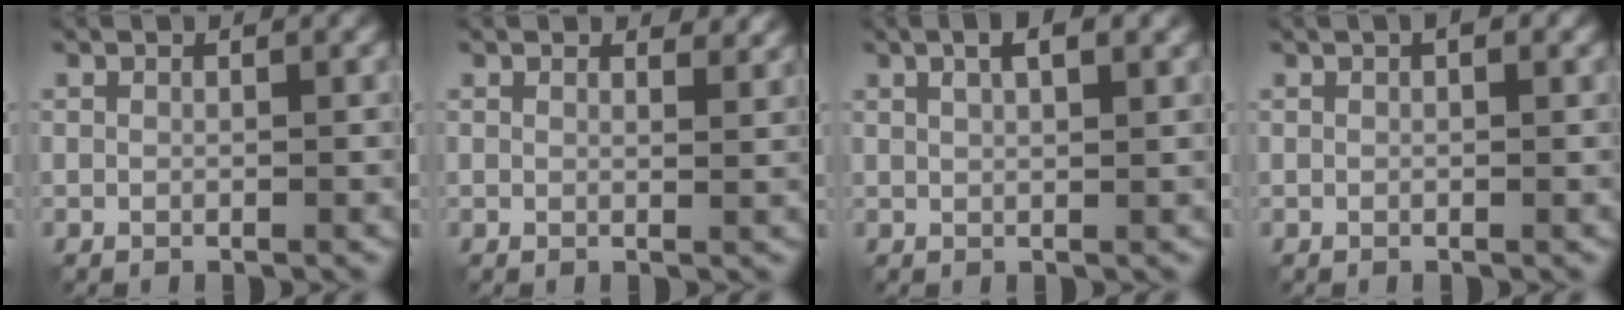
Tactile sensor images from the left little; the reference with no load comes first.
{"total": 1.7, "force": [1.6, 0.4, 0.6], "torque": [-0.010, -0.007, 0.020]}
{"total": 3.2, "force": [1.7, 1.0, 2.6], "torque": [-0.029, -0.003, 0.017]}
{"total": 1.0, "force": [0.4, 0.4, 0.8], "torque": [-0.010, 0.002, 0.006]}